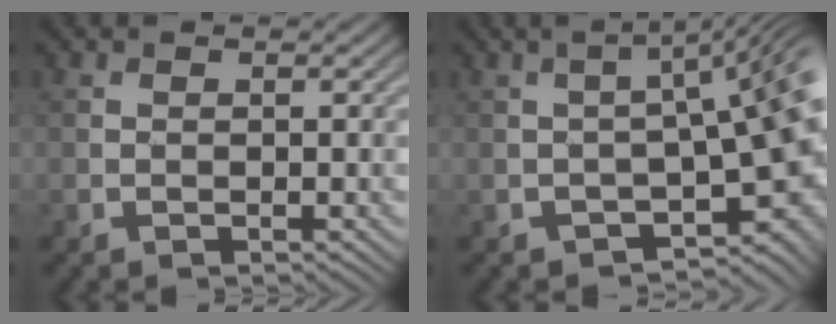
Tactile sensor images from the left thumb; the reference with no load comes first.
{"total": 11.5, "force": [-3.0, 4.8, 10.0], "torque": [-0.130, -0.012, -0.042]}